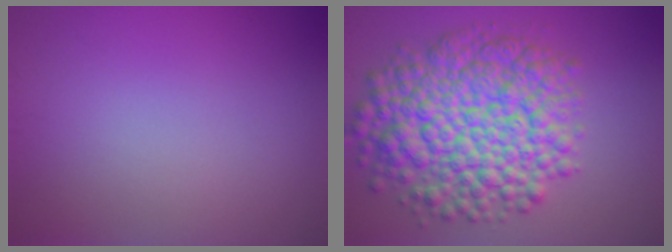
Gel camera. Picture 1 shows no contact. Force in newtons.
{"total": 10.5, "press": 10.5, "slide": 0.3}